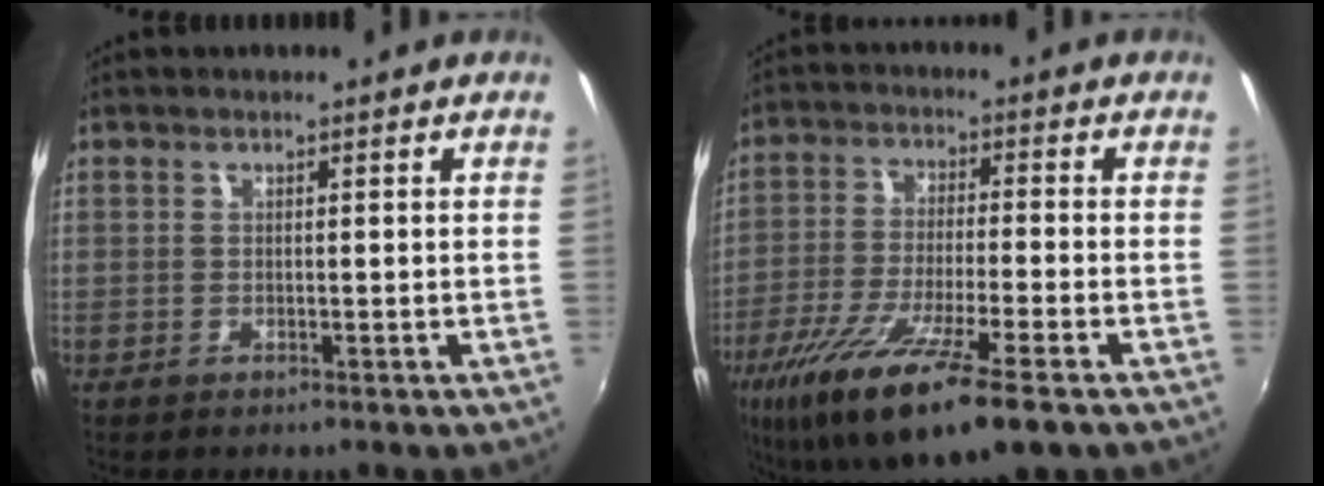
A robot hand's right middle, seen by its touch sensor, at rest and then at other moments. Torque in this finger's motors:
{"motor_torque": [1.51, -0.63, 0.49, 0.21]}